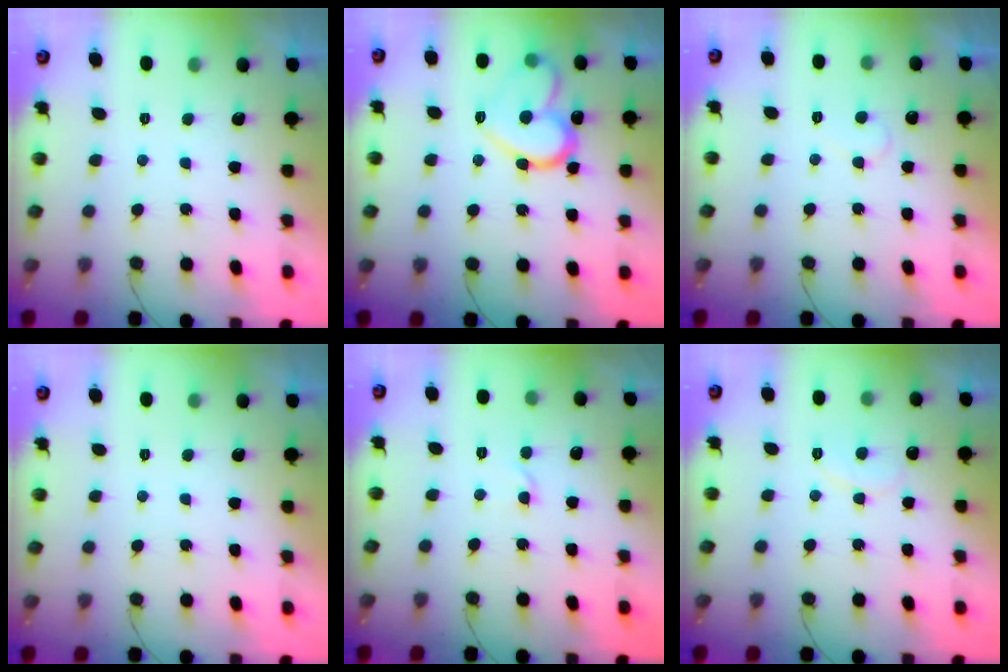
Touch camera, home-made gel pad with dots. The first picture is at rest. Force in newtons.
{"total": 15.5, "press": 15.4, "slide": 1.5}
{"total": 5.3, "press": 5.3, "slide": 0.4}
{"total": 0.0}
{"total": 3.1, "press": 3.1, "slide": 0.3}
{"total": 8.0, "press": 7.9, "slide": 0.6}